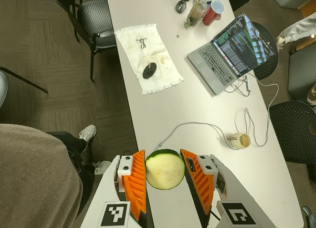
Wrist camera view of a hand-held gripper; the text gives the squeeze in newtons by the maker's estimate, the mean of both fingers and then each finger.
{"total": 9.3, "left": 9.2, "right": 9.4}